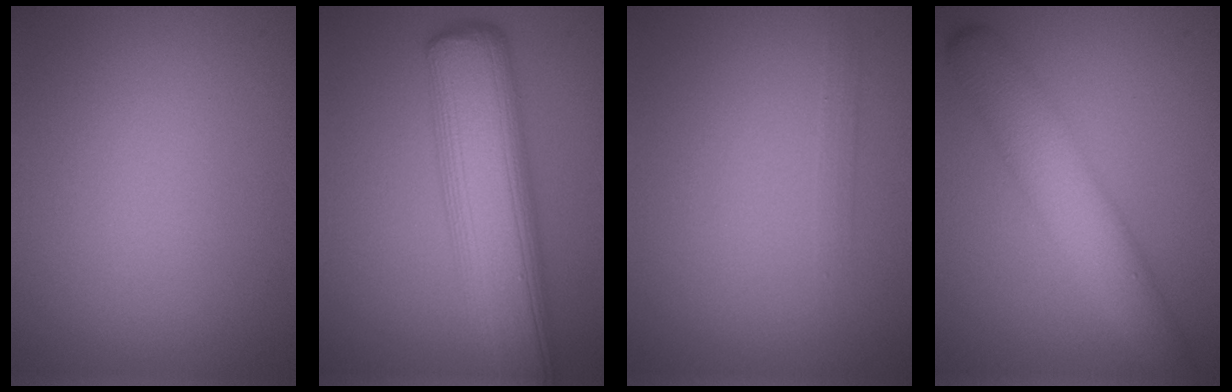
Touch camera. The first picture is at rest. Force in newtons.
{"total": 10.4, "press": 10.4, "slide": 0.2}
{"total": 0.9, "press": 0.9, "slide": 0.1}
{"total": 5.5, "press": 5.5, "slide": 0.1}